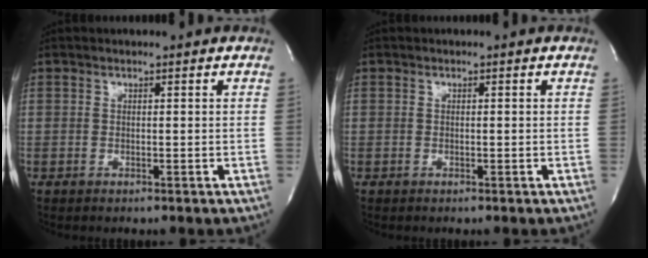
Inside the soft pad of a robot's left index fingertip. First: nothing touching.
{"total": 0.0}